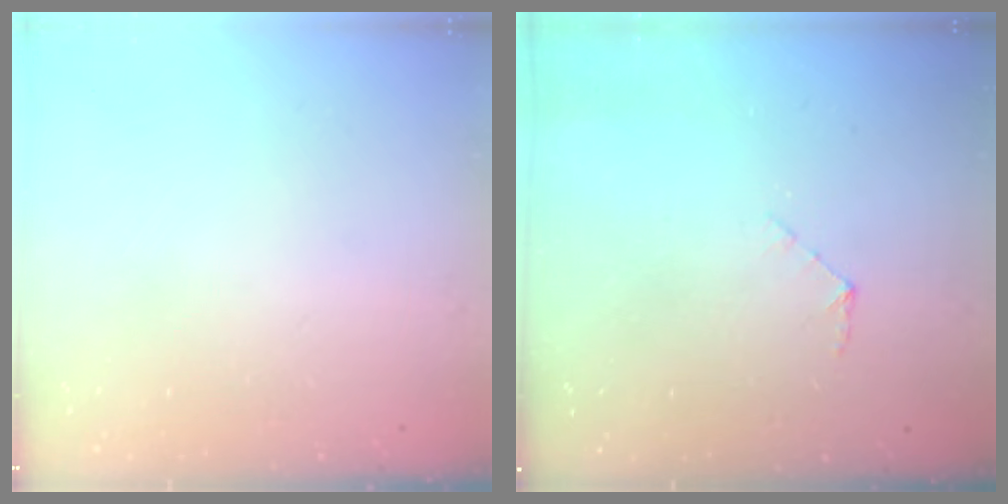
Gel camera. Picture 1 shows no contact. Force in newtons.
{"total": 4.4, "press": 4.4, "slide": 0.4}